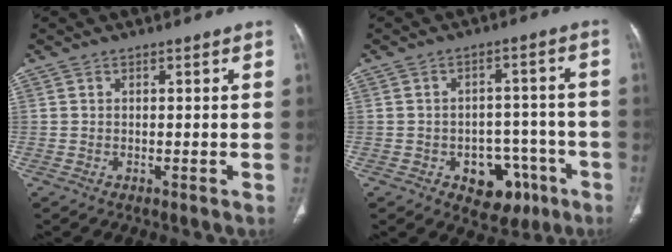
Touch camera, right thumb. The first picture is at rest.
{"total": 10.2, "force": [-4.8, 7.2, 5.5], "torque": [-0.035, 0.042, -0.052]}